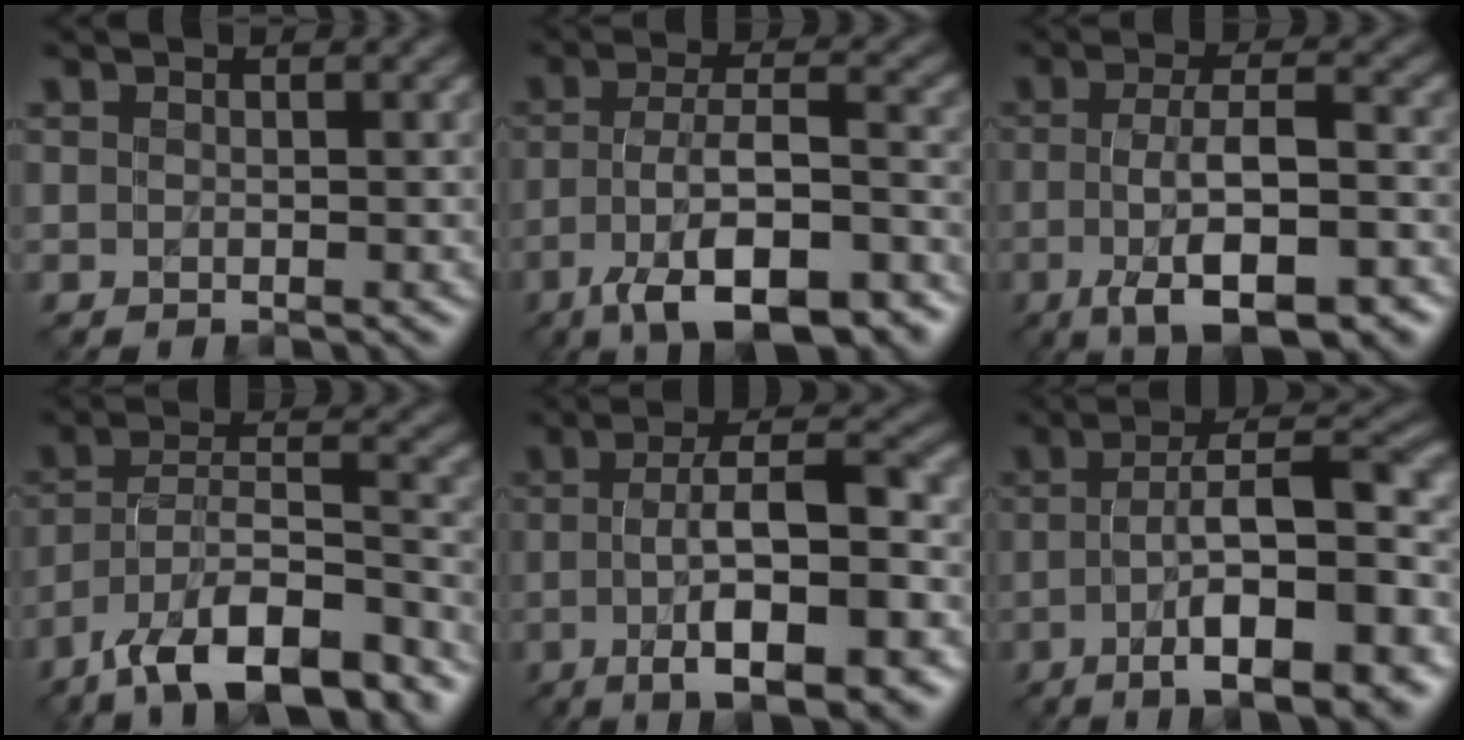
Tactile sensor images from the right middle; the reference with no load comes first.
{"total": 10.9, "force": [-5.9, 4.0, 8.2], "torque": [-0.143, -0.002, -0.097]}
{"total": 8.7, "force": [-3.1, 2.9, 7.6], "torque": [-0.131, 0.000, -0.049]}
{"total": 12.7, "force": [-9.5, 4.4, 7.2], "torque": [-0.121, -0.003, -0.153]}
{"total": 9.8, "force": [-2.4, 2.8, 9.1], "torque": [-0.138, 0.005, -0.036]}
{"total": 11.0, "force": [-3.4, 3.1, 9.9], "torque": [-0.145, 0.013, -0.046]}